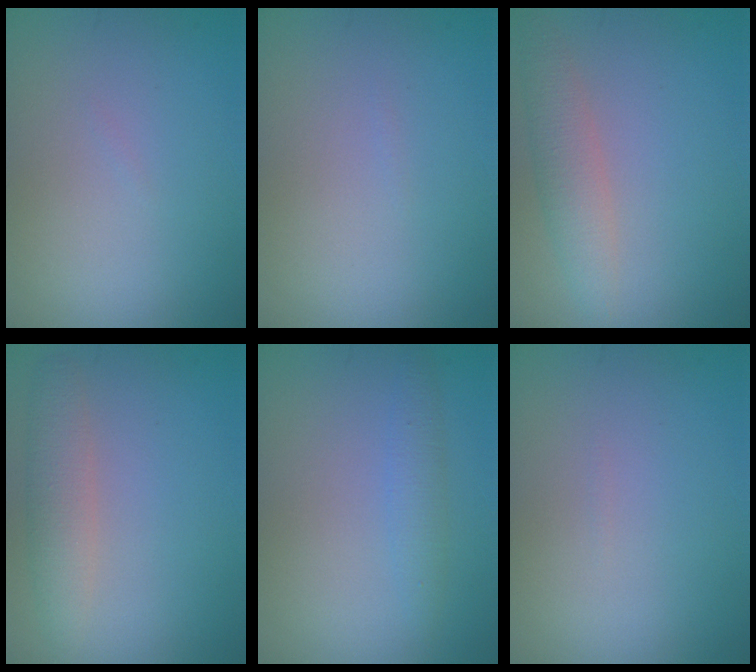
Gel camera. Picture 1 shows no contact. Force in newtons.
{"total": 0.0}
{"total": 2.5, "press": 2.5, "slide": 0.1}
{"total": 2.5, "press": 2.5, "slide": 0.1}
{"total": 1.6, "press": 1.6, "slide": 0.1}
{"total": 0.0}